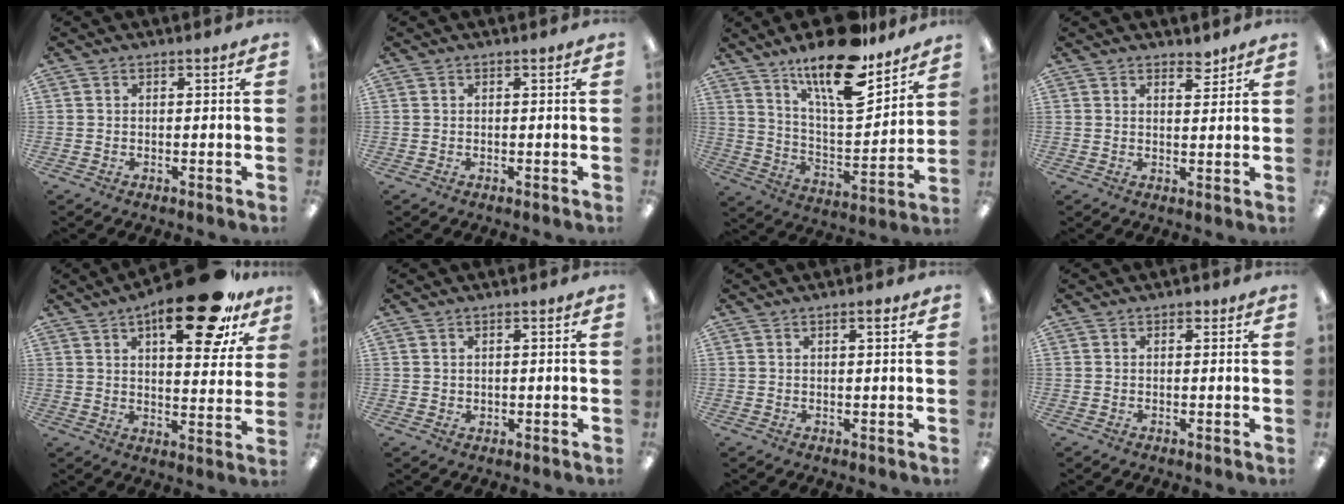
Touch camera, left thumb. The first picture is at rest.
{"total": 0.0}
{"total": 19.0, "force": [14.3, 5.8, 11.1], "torque": [-0.195, -0.089, 0.241]}
{"total": 3.1, "force": [2.8, 1.1, 0.9], "torque": [0.003, -0.019, 0.046]}
{"total": 20.1, "force": [12.0, 7.4, 14.3], "torque": [-0.201, -0.055, 0.186]}
{"total": 0.9, "force": [0.5, 0.8, 0.1], "torque": [-0.003, 0.004, 0.008]}
{"total": 1.8, "force": [1.0, 0.2, 1.4], "torque": [-0.023, -0.002, 0.015]}
{"total": 1.0, "force": [0.6, 0.6, 0.5], "torque": [-0.003, 0.000, 0.010]}